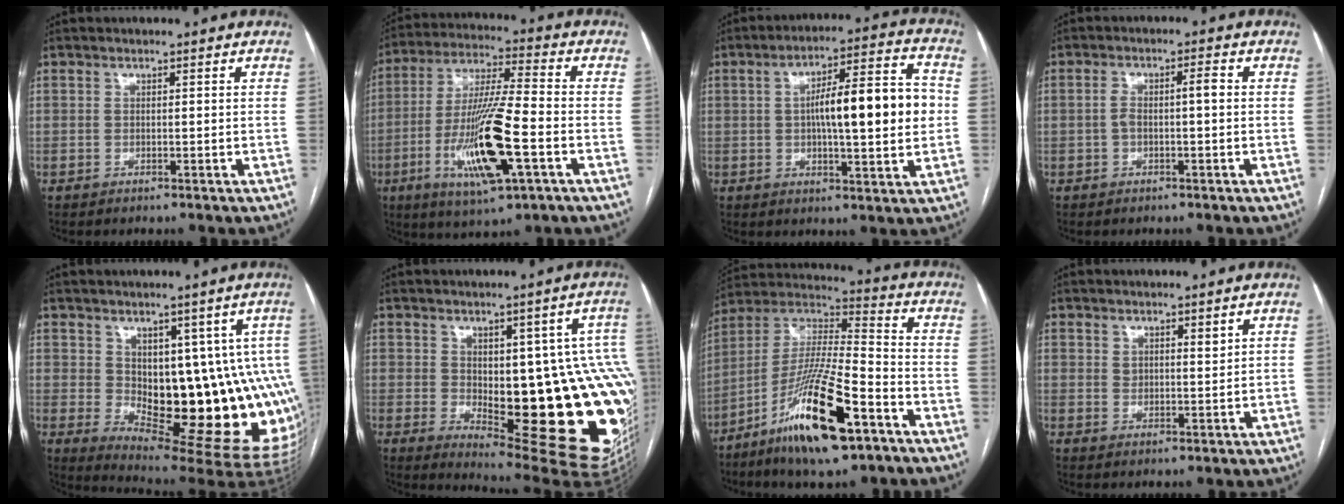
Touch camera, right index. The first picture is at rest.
{"total": 16.8, "force": [-5.4, 1.9, 15.8], "torque": [-0.312, -0.016, -0.094]}
{"total": 14.7, "force": [0.5, 2.7, 14.4], "torque": [-0.224, 0.026, 0.006]}
{"total": 3.6, "force": [-0.3, 0.9, 3.5], "torque": [-0.068, 0.020, -0.003]}
{"total": 15.3, "force": [1.0, 6.0, 14.1], "torque": [-0.144, -0.004, 0.029]}
{"total": 22.0, "force": [-1.6, 6.8, 20.8], "torque": [-0.170, 0.010, 0.004]}
{"total": 19.2, "force": [-10.2, 2.9, 16.0], "torque": [-0.327, -0.028, -0.181]}
{"total": 2.2, "force": [1.7, 0.9, 1.1], "torque": [-0.018, -0.003, 0.033]}